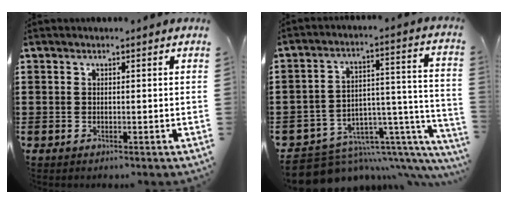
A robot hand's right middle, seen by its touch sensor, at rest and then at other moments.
{"total": 7.2, "force": [-6.2, 3.3, 1.7], "torque": [-0.024, -0.002, -0.104]}